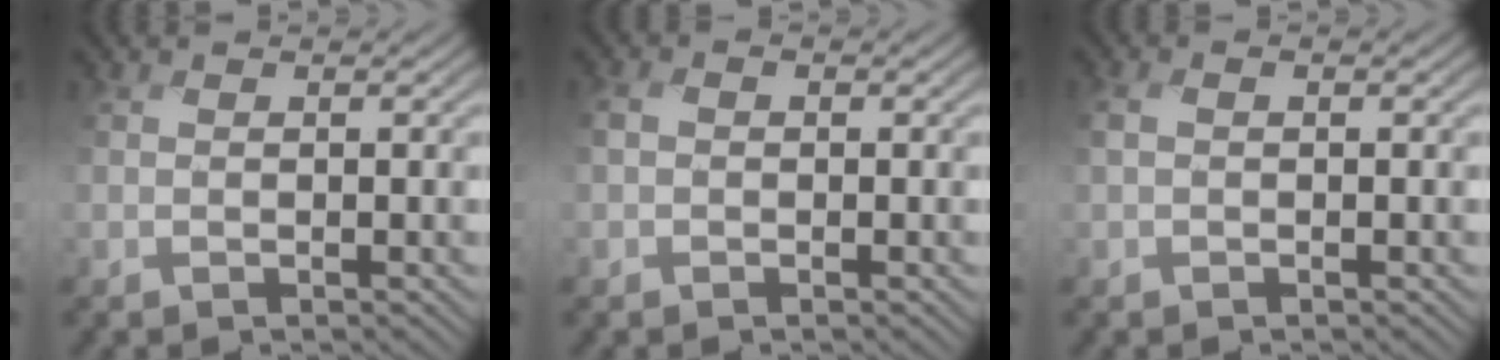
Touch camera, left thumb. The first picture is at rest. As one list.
[{"total": 1.5, "force": [-0.1, 1.2, 1.0], "torque": [-0.022, 0.004, -0.008]}, {"total": 1.6, "force": [0.2, 0.9, 1.3], "torque": [-0.033, 0.007, 0.003]}]